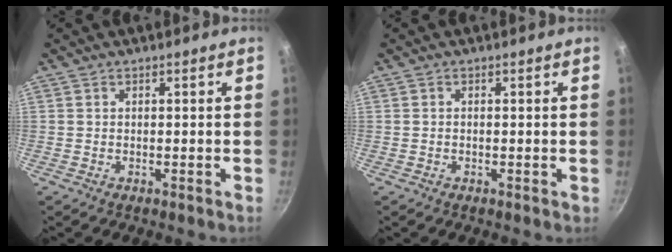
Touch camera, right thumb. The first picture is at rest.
{"total": 0.0}